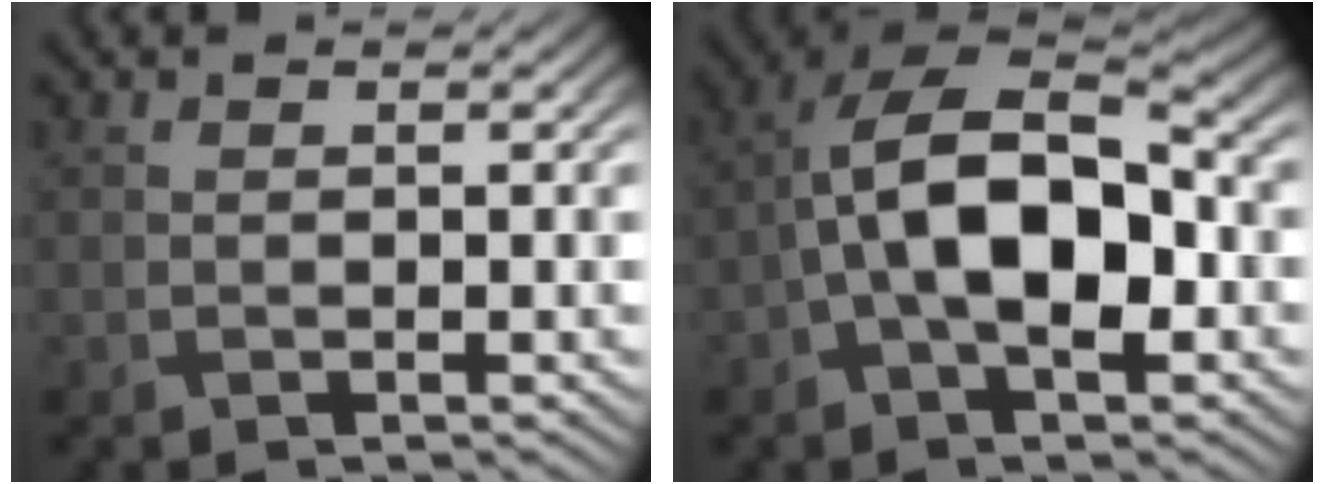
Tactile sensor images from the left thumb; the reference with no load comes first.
{"total": 12.8, "force": [-1.7, 6.6, 10.9], "torque": [-0.204, 0.021, -0.040]}